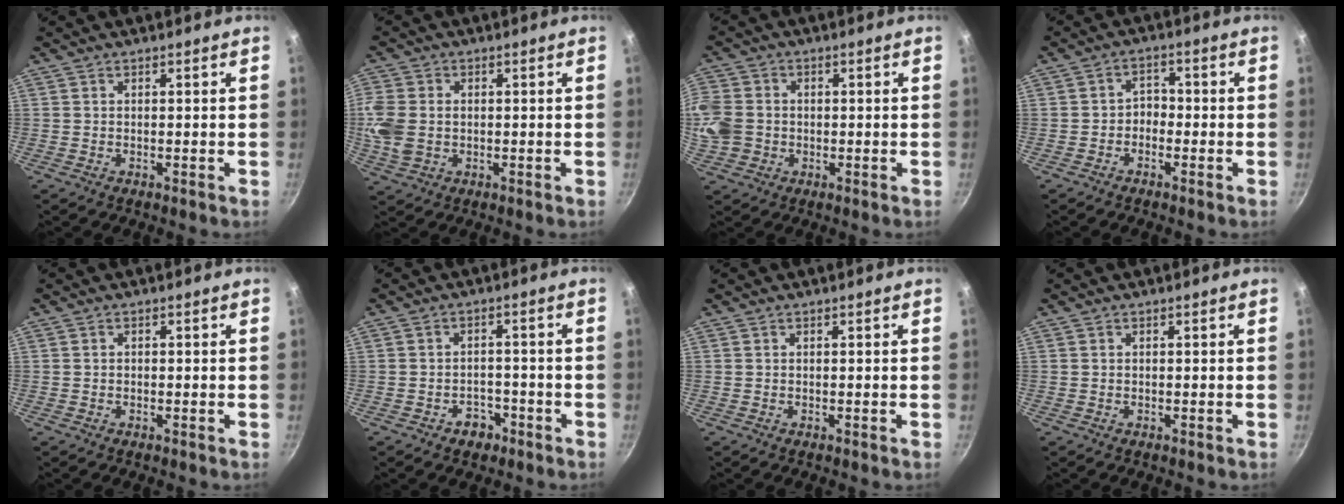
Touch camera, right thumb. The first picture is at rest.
{"total": 8.1, "force": [-0.3, 6.1, 5.2], "torque": [-0.111, -0.002, -0.010]}
{"total": 11.8, "force": [-0.9, 10.3, 5.7], "torque": [-0.145, 0.018, -0.023]}
{"total": 3.1, "force": [-1.3, 2.3, 1.5], "torque": [-0.004, 0.023, -0.029]}
{"total": 0.5, "force": [-0.2, 0.5, 0.2], "torque": [-0.003, 0.002, -0.003]}
{"total": 4.0, "force": [-2.4, 2.9, 1.4], "torque": [0.002, 0.023, -0.027]}
{"total": 0.0}
{"total": 0.0}